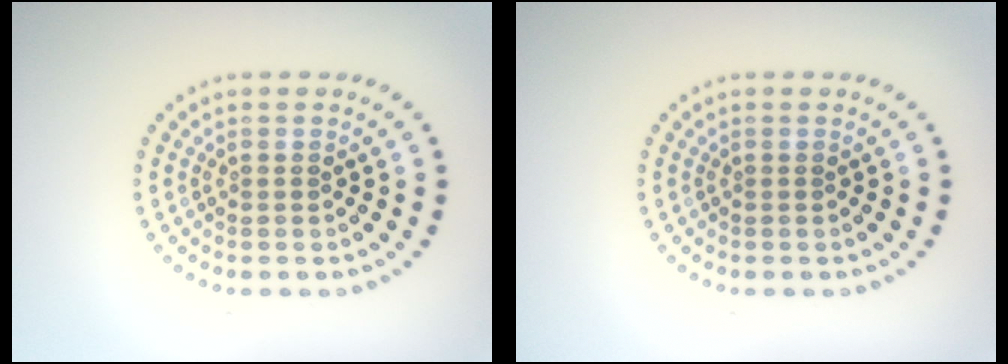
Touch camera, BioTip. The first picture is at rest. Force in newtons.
{"total": 0.0}